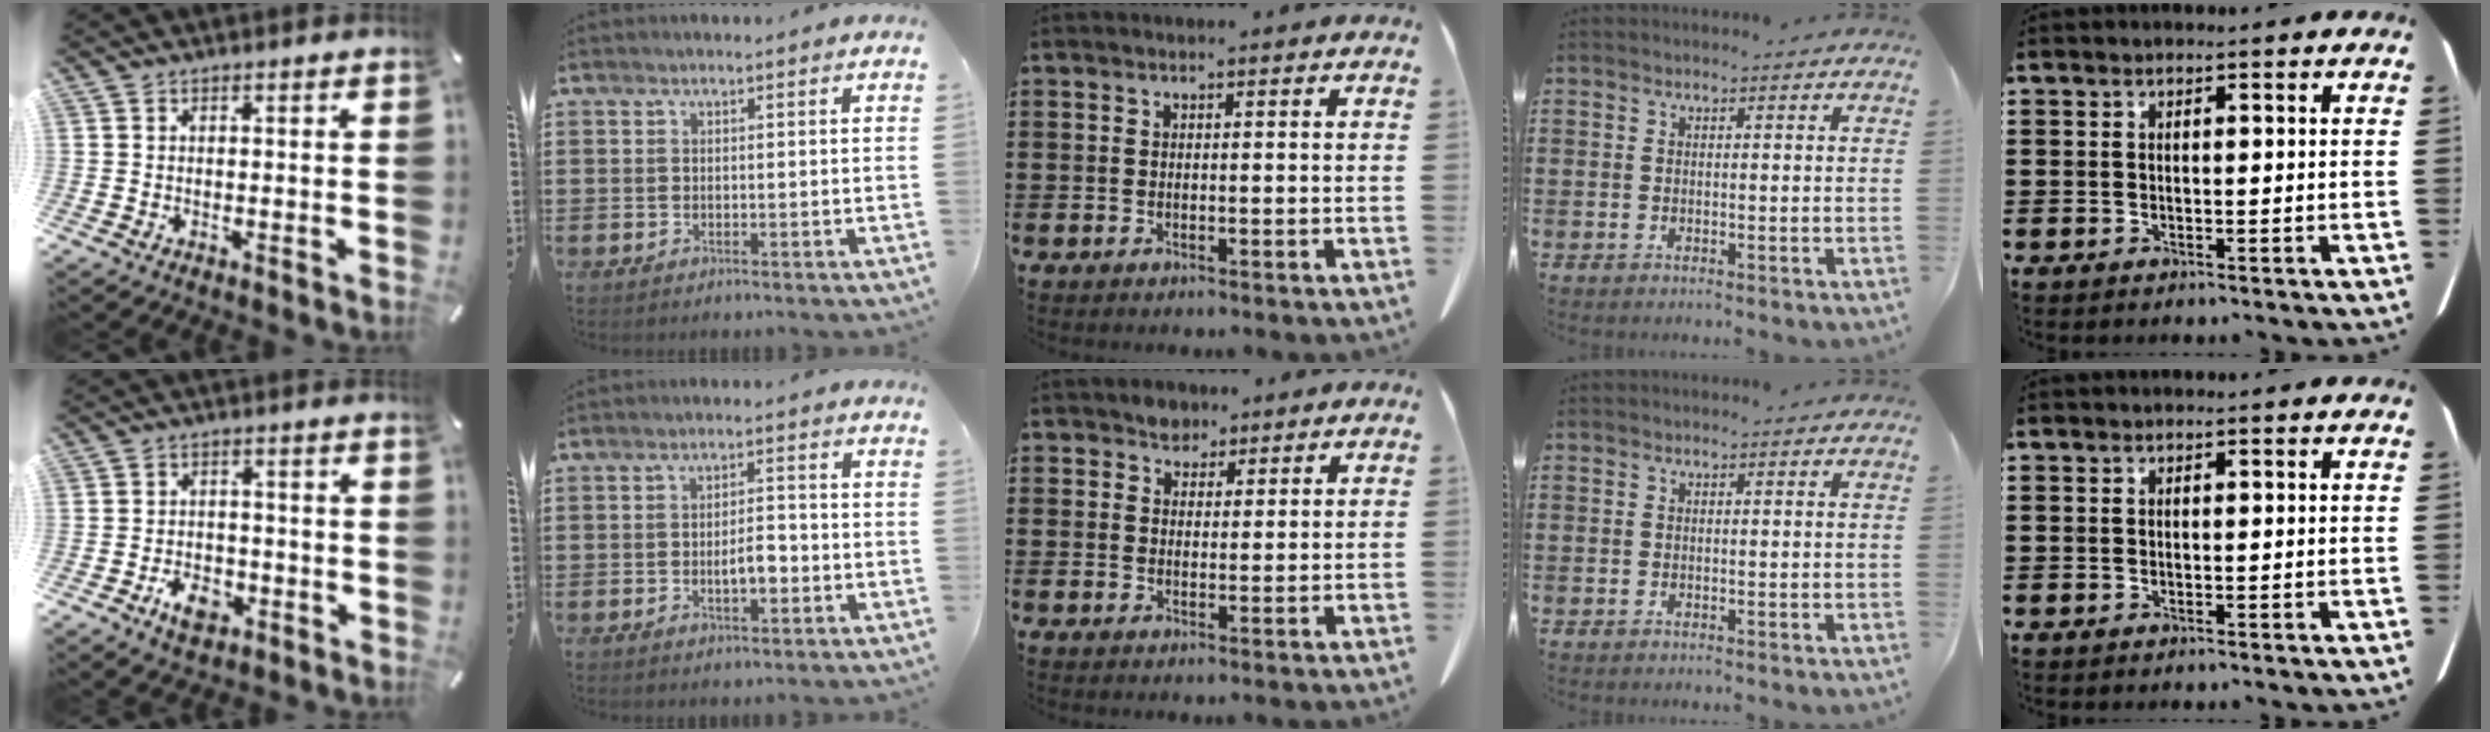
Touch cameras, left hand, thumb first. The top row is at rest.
{"thumb": {"total": 6.6, "force": [-3.1, 4.4, 3.7], "torque": [-0.067, 0.011, -0.058]}, "index": {"total": 4.2, "force": [-1.0, 1.8, 3.7], "torque": [-0.059, 0.003, -0.023]}, "middle": {"total": 2.9, "force": [2.3, 1.6, 0.4], "torque": [-0.016, 0.008, 0.046]}}